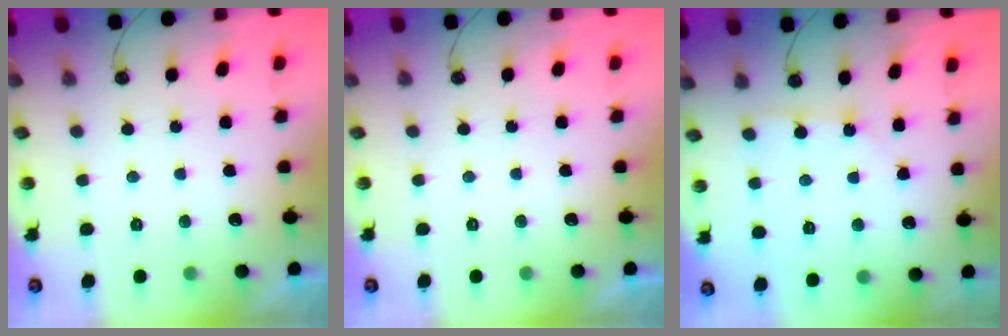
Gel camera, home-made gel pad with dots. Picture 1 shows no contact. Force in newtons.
{"total": 0.0}
{"total": 1.9, "press": 1.9, "slide": 0.2}